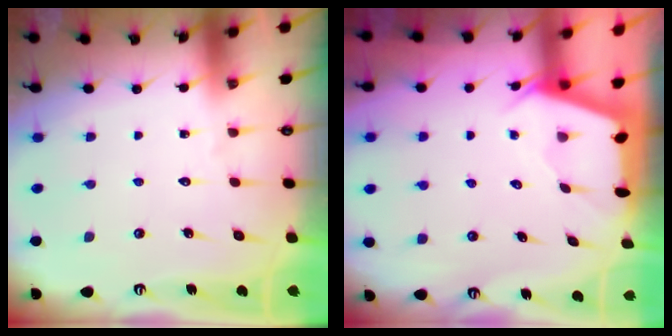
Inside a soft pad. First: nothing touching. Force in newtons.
{"total": 2.0, "press": 2.0, "slide": 0.3}